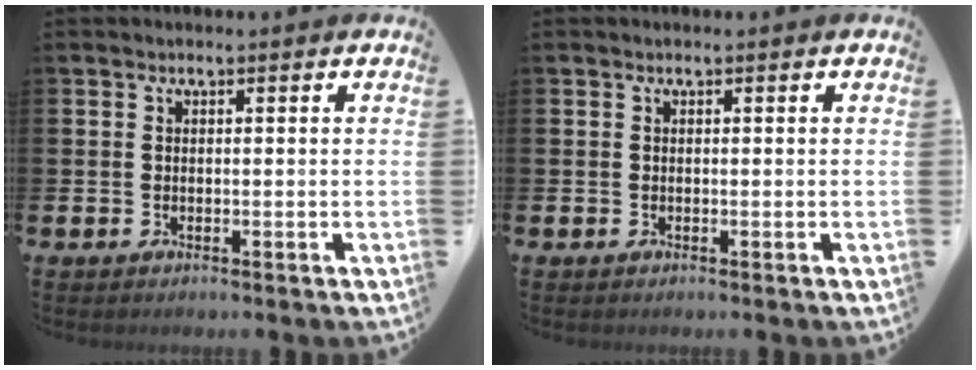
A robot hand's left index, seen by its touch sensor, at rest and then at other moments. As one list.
[{"total": 0.0}]